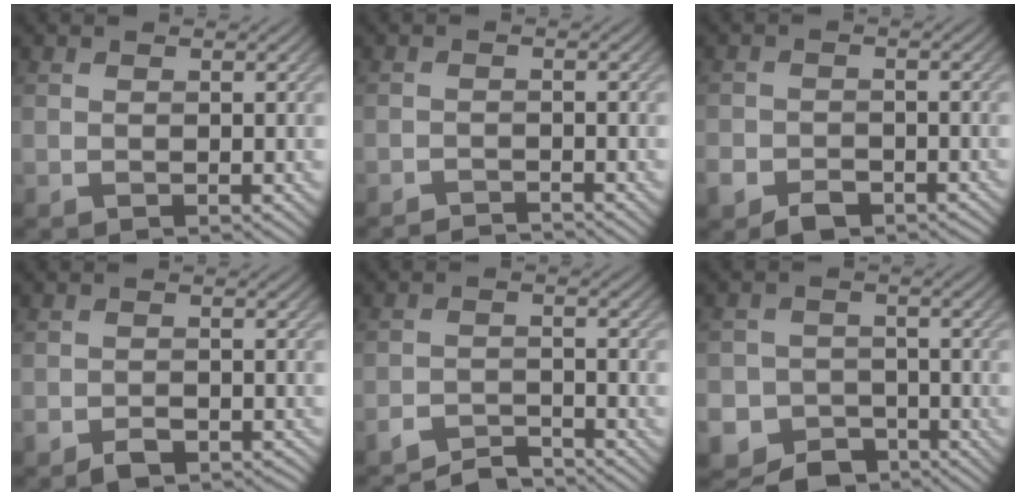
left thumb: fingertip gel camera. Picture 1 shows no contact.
{"total": 2.2, "force": [-2.1, 0.1, 0.3], "torque": [-0.003, 0.001, -0.039]}
{"total": 4.6, "force": [-3.1, 2.8, 2.0], "torque": [-0.038, -0.009, -0.057]}
{"total": 3.1, "force": [-2.2, 1.5, 1.5], "torque": [-0.023, -0.003, -0.037]}
{"total": 4.3, "force": [-4.1, 0.6, 1.0], "torque": [-0.016, 0.003, -0.076]}
{"total": 10.6, "force": [-7.2, 7.6, 1.8], "torque": [-0.046, -0.039, -0.123]}